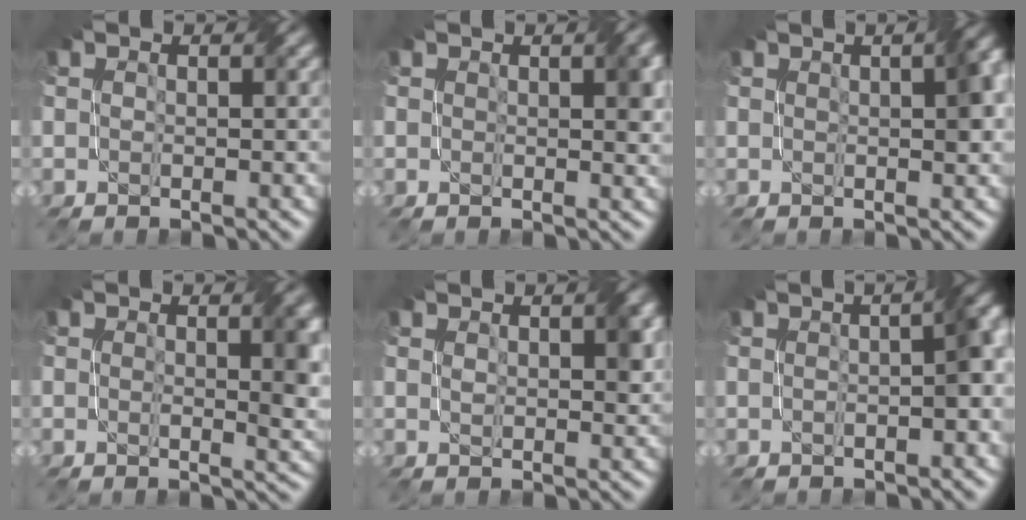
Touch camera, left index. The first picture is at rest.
{"total": 2.5, "force": [0.8, 0.8, 2.2], "torque": [-0.026, 0.003, 0.013]}
{"total": 4.1, "force": [0.9, 1.2, 3.8], "torque": [-0.039, 0.016, 0.013]}
{"total": 4.3, "force": [0.8, 1.2, 4.0], "torque": [-0.050, 0.000, 0.016]}
{"total": 2.5, "force": [1.1, 0.9, 2.0], "torque": [-0.030, 0.003, 0.023]}
{"total": 4.2, "force": [0.1, 1.1, 4.1], "torque": [-0.042, 0.016, 0.003]}